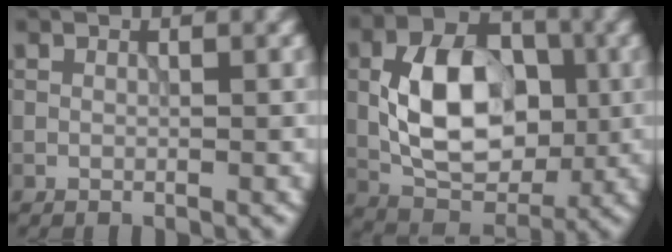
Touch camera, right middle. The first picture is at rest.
{"total": 9.0, "force": [-0.4, 5.9, 6.8], "torque": [-0.125, 0.005, -0.013]}